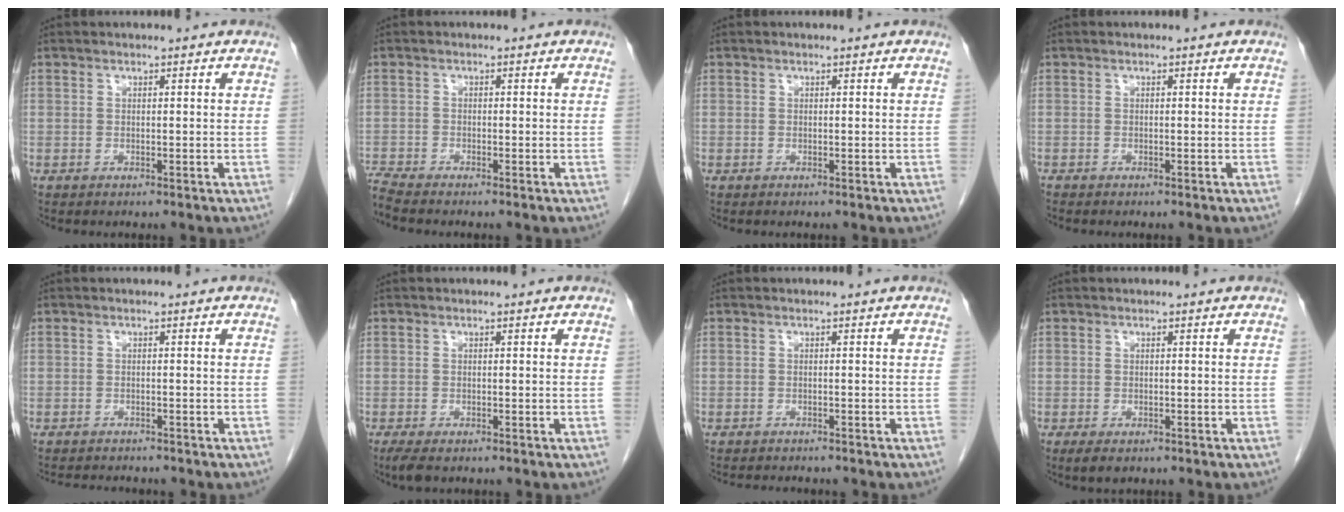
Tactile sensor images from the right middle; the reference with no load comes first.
{"total": 2.5, "force": [-2.4, -0.7, 0.4], "torque": [-0.018, -0.014, -0.051]}
{"total": 0.0}
{"total": 0.0}
{"total": 4.5, "force": [-4.3, 1.0, 1.2], "torque": [-0.015, -0.008, -0.062]}
{"total": 2.9, "force": [-2.1, 0.9, 1.8], "torque": [-0.036, -0.009, -0.031]}
{"total": 3.5, "force": [-3.3, 0.8, 1.1], "torque": [-0.014, -0.006, -0.044]}
{"total": 2.1, "force": [-1.3, 0.9, 1.3], "torque": [-0.023, -0.003, -0.016]}